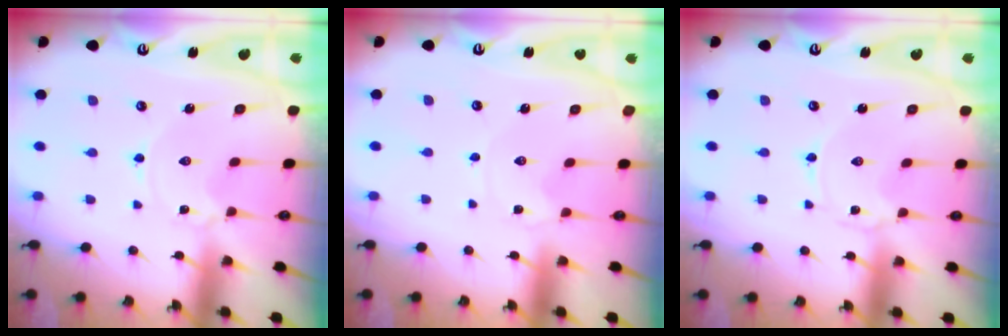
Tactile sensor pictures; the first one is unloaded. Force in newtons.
{"total": 0.0}
{"total": 0.0}